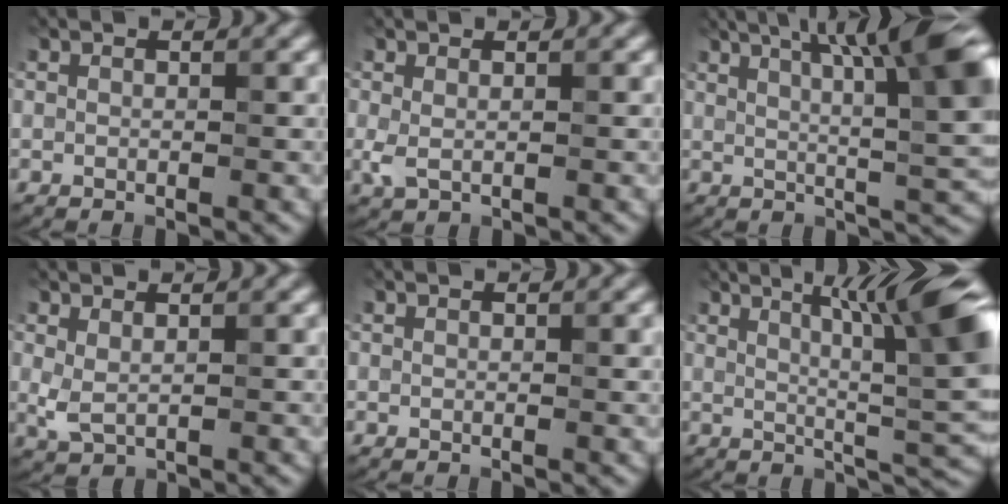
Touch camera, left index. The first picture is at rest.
{"total": 1.3, "force": [0.2, 0.6, 1.1], "torque": [-0.026, -0.002, 0.006]}
{"total": 12.2, "force": [4.6, 2.5, 11.0], "torque": [-0.134, 0.022, 0.068]}
{"total": 1.6, "force": [0.7, 0.7, 1.3], "torque": [-0.031, -0.004, 0.018]}
{"total": 0.6, "force": [0.2, 0.1, 0.6], "torque": [-0.005, 0.002, 0.002]}
{"total": 9.8, "force": [3.3, 1.4, 9.1], "torque": [-0.122, 0.012, 0.056]}